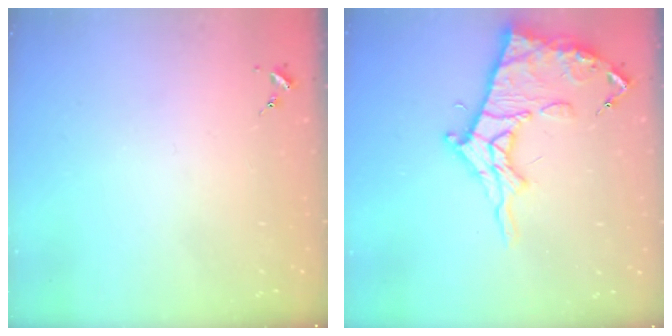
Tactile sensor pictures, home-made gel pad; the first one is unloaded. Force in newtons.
{"total": 16.1, "press": 16.0, "slide": 1.7}